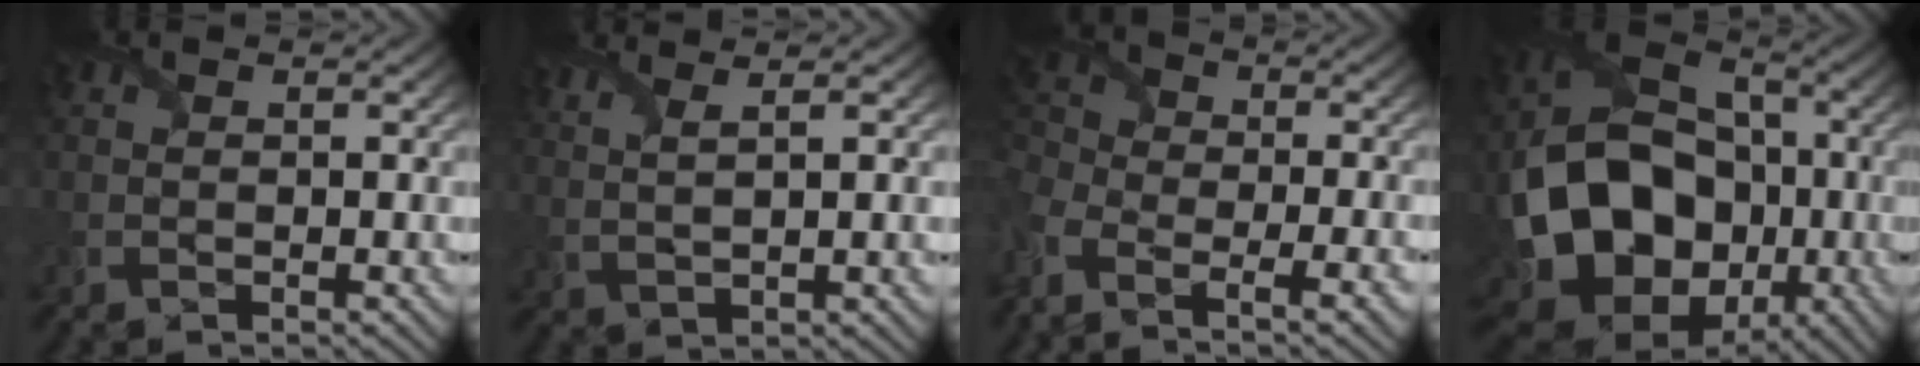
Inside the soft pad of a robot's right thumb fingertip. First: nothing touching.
{"total": 5.3, "force": [2.9, 1.4, 4.2], "torque": [-0.068, 0.015, 0.042]}
{"total": 8.2, "force": [-5.0, 3.8, 5.3], "torque": [-0.134, -0.029, -0.080]}
{"total": 19.5, "force": [-4.2, 14.5, 12.3], "torque": [-0.258, -0.027, -0.067]}